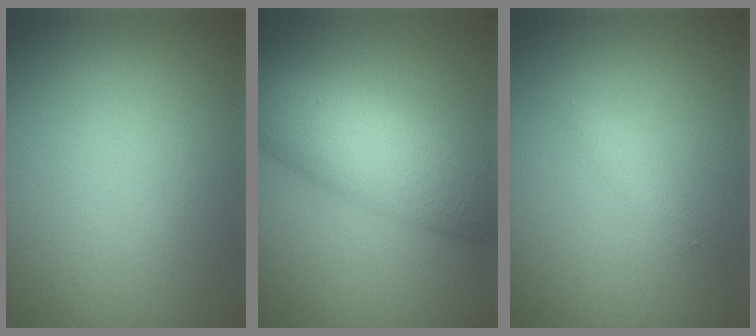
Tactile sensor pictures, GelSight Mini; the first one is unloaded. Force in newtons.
{"total": 9.0, "press": 9.0, "slide": 0.2}
{"total": 1.0, "press": 1.0, "slide": 0.0}